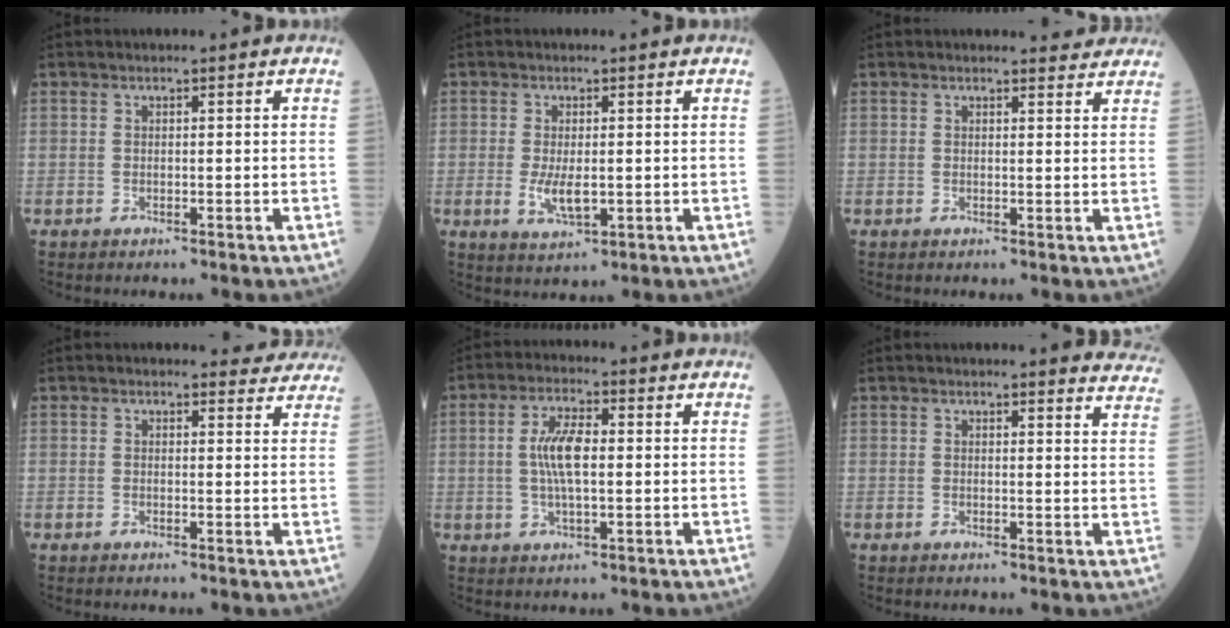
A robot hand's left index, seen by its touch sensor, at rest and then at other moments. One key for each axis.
{"total": 4.1, "fx": -0.4, "fy": 1.5, "fz": 3.8, "tx": -0.075, "ty": -0.008, "tz": -0.002}
{"total": 3.1, "fx": 3.0, "fy": 0.6, "fz": 0.1, "tx": -0.001, "ty": -0.005, "tz": 0.023}
{"total": 4.9, "fx": 4.7, "fy": 1.4, "fz": 0.1, "tx": 0.020, "ty": -0.009, "tz": 0.029}
{"total": 6.6, "fx": 0.3, "fy": 1.9, "fz": 6.3, "tx": -0.135, "ty": 0.006, "tz": 0.004}
{"total": 9.6, "fx": 9.5, "fy": 1.1, "fz": 1.0, "tx": 0.029, "ty": -0.046, "tz": 0.064}